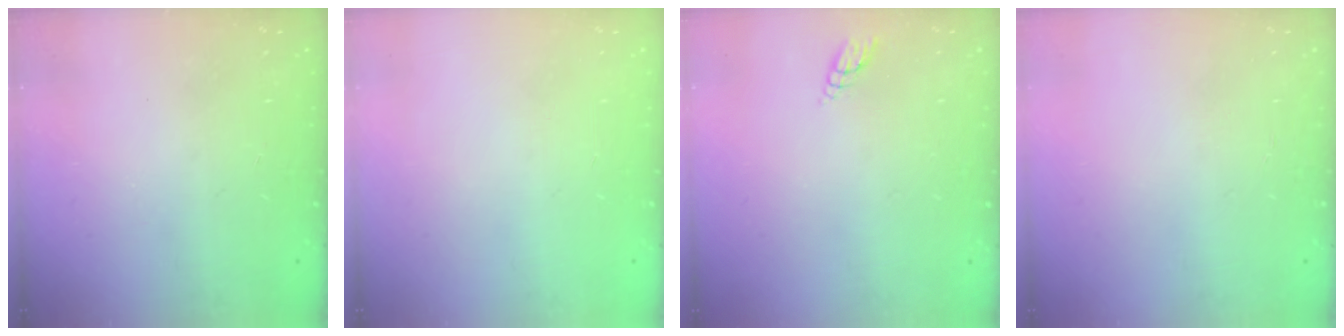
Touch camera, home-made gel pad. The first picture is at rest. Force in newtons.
{"total": 0.0}
{"total": 2.8, "press": 2.8, "slide": 0.3}
{"total": 2.0, "press": 2.0, "slide": 0.2}